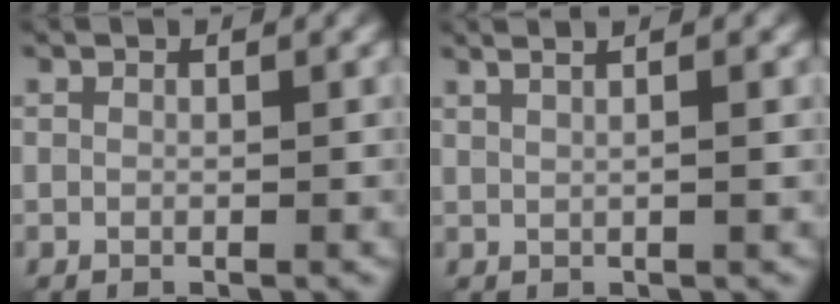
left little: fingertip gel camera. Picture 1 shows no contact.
{"total": 4.2, "force": [2.2, 1.8, 3.1], "torque": [-0.028, 0.026, 0.011]}